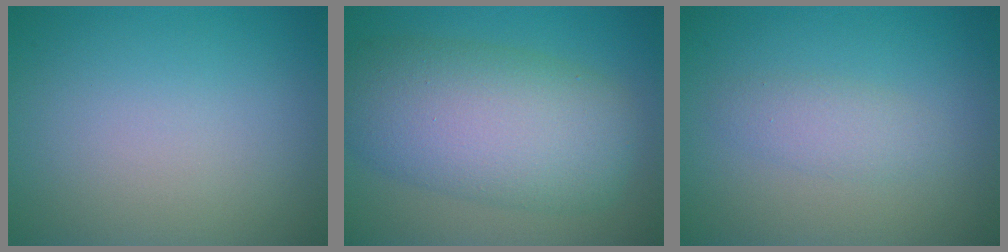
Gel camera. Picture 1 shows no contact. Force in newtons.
{"total": 9.9, "press": 9.9, "slide": 0.4}
{"total": 1.8, "press": 1.8, "slide": 0.1}